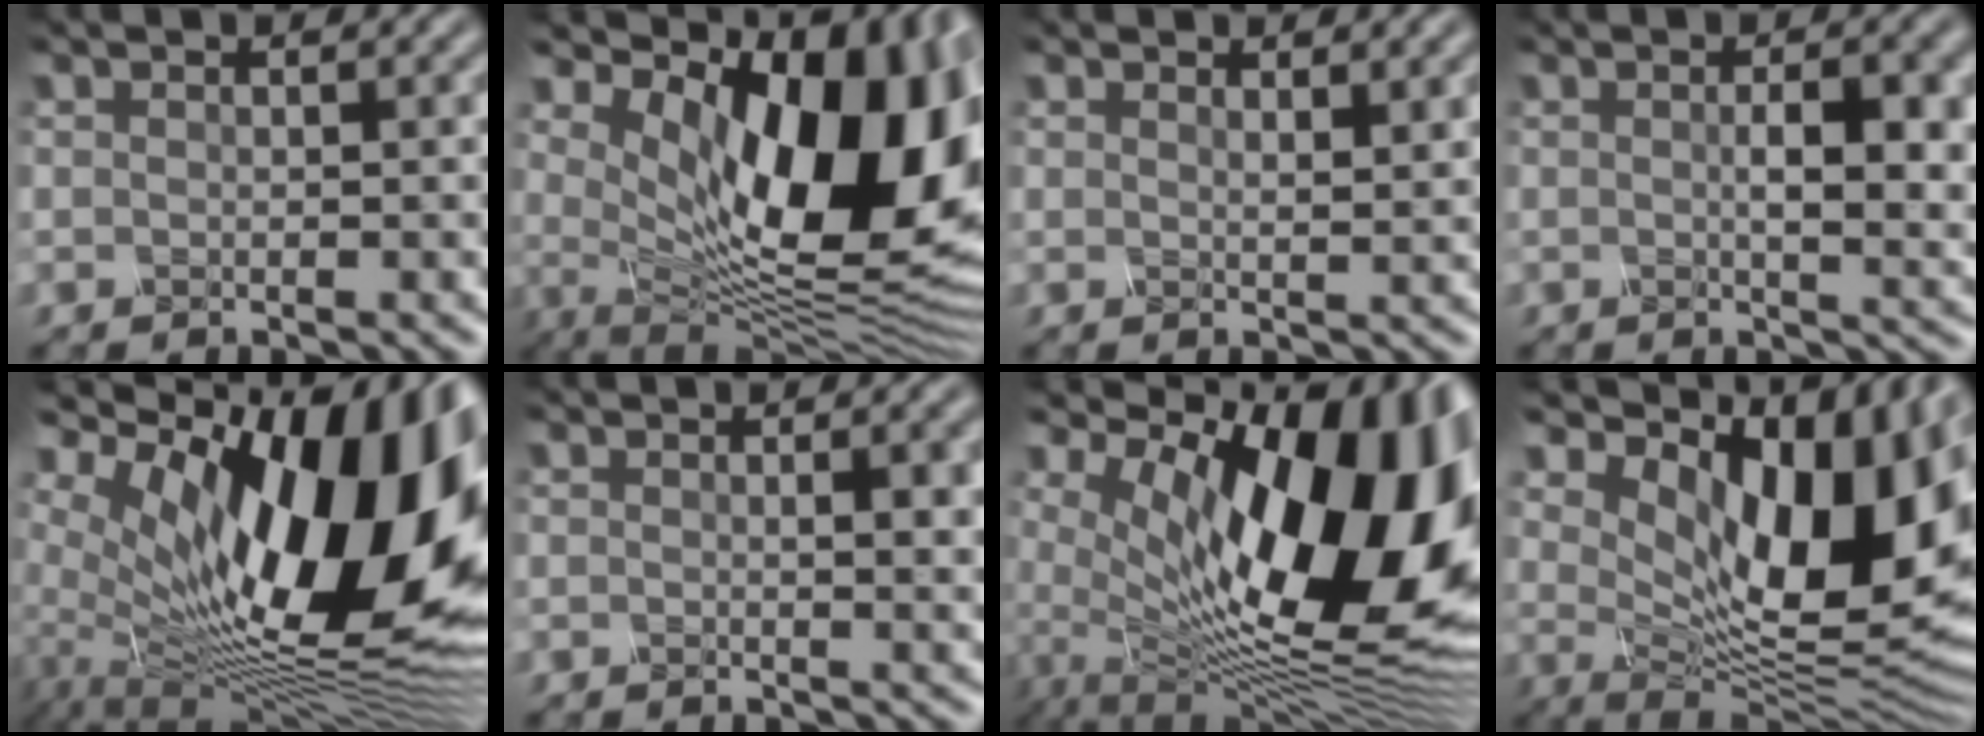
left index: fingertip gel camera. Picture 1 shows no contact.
{"total": 16.6, "force": [3.7, 8.4, 13.8], "torque": [-0.183, -0.005, 0.068]}
{"total": 1.3, "force": [1.1, 0.2, 0.7], "torque": [-0.014, -0.003, 0.021]}
{"total": 5.0, "force": [0.1, 1.6, 4.8], "torque": [-0.073, -0.004, 0.004]}
{"total": 18.0, "force": [3.7, 8.6, 15.4], "torque": [-0.263, 0.013, 0.057]}
{"total": 2.5, "force": [0.3, 0.6, 2.4], "torque": [-0.032, -0.003, 0.007]}
{"total": 16.4, "force": [3.1, 7.7, 14.2], "torque": [-0.219, -0.008, 0.047]}
{"total": 14.9, "force": [4.6, 7.0, 12.3], "torque": [-0.163, -0.002, 0.081]}